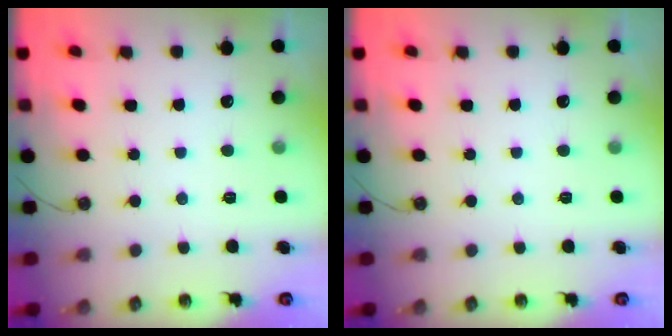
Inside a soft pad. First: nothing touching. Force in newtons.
{"total": 0.0}